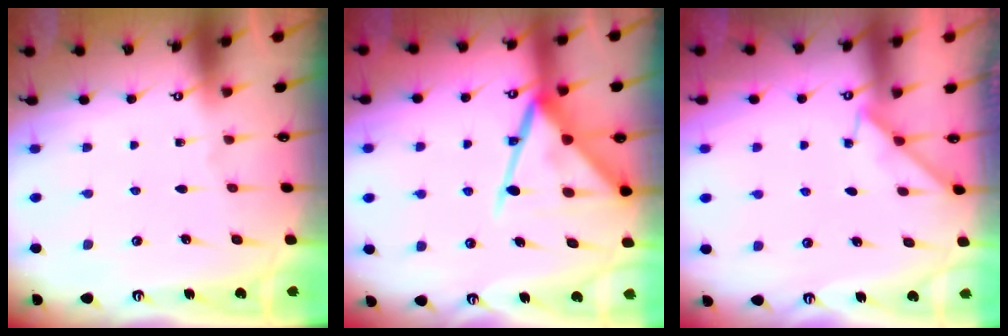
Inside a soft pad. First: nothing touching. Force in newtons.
{"total": 16.5, "press": 16.5, "slide": 1.6}
{"total": 2.9, "press": 2.8, "slide": 0.4}